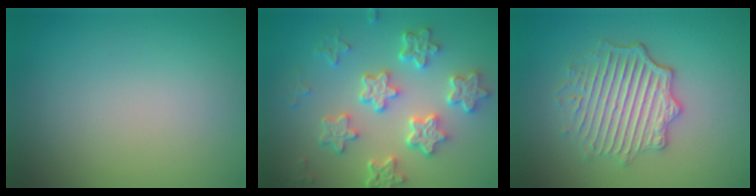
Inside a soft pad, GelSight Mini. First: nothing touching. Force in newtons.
{"total": 6.5, "press": 5.0, "slide": 4.2}
{"total": 5.2, "press": 4.3, "slide": 2.9}